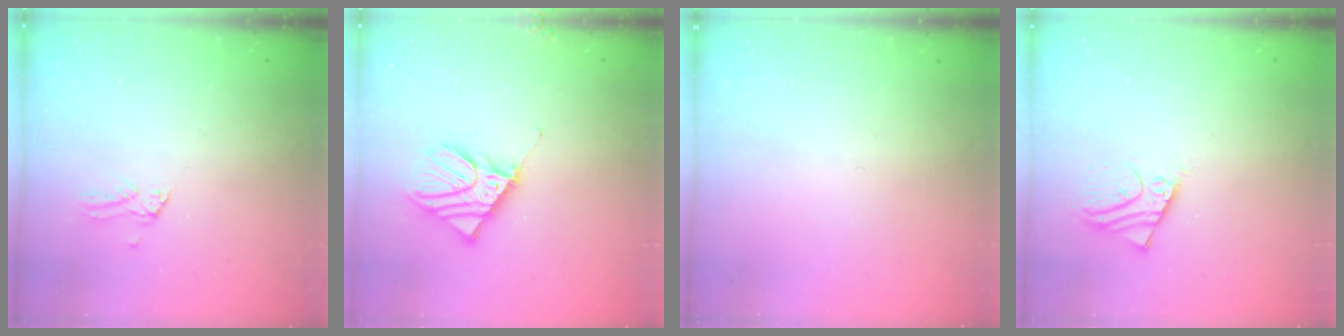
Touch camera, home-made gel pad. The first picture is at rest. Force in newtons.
{"total": 11.1, "press": 10.9, "slide": 2.2}
{"total": 0.0}
{"total": 2.4, "press": 2.4, "slide": 0.1}